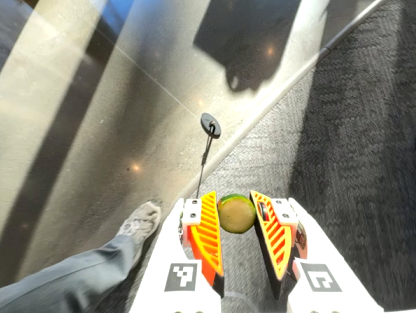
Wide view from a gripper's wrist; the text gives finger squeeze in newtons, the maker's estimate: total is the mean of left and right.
{"total": 8.1, "left": 7.9, "right": 8.4}